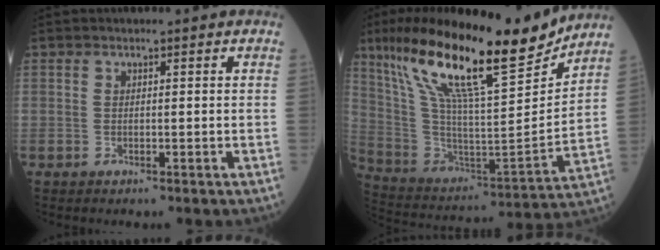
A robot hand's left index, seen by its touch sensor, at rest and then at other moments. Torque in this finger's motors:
{"motor_torque": [1.06, -1.07, 0.66, 0.21]}